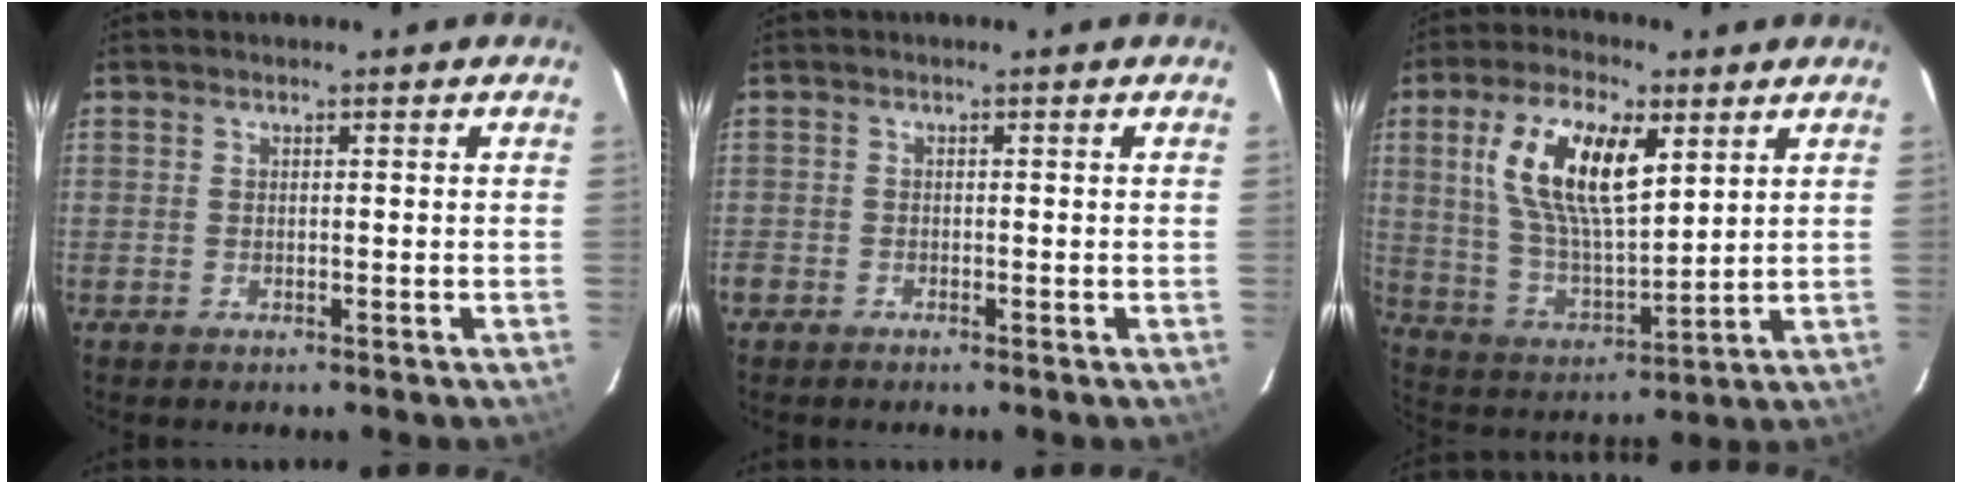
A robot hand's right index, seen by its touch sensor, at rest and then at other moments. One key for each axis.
{"total": 1.6, "fx": -1.1, "fy": 1.1, "fz": 0.2, "tx": -0.009, "ty": 0.002, "tz": -0.022}
{"total": 16.2, "fx": 6.0, "fy": 6.8, "fz": 13.4, "tx": -0.259, "ty": 0.012, "tz": 0.120}